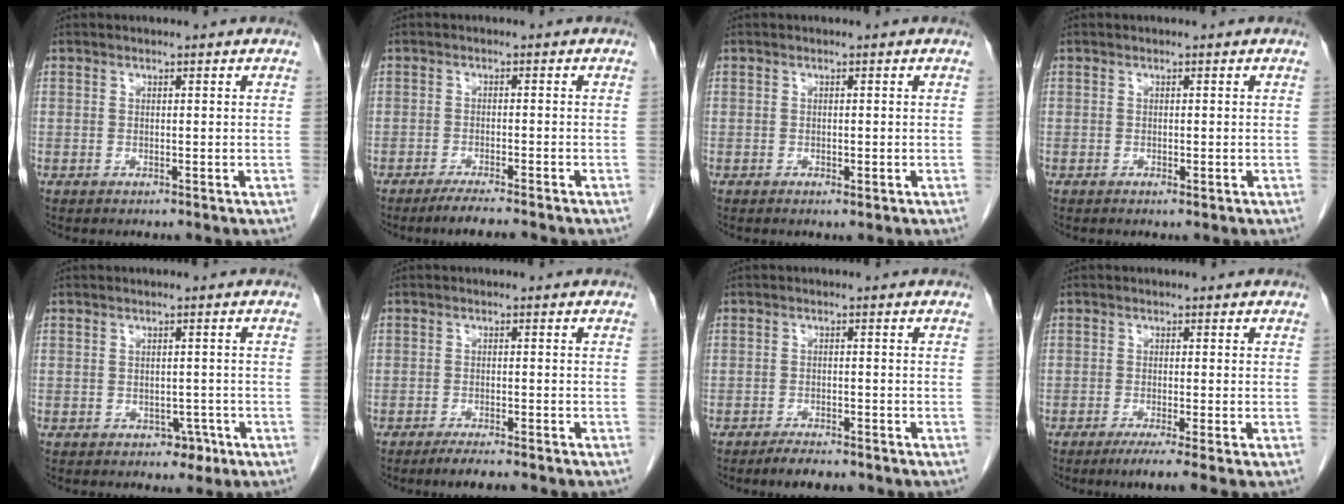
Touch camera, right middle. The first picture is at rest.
{"total": 4.6, "force": [-3.8, -0.1, 2.5], "torque": [-0.040, -0.010, -0.061]}
{"total": 0.9, "force": [-0.4, 0.3, 0.7], "torque": [-0.011, -0.001, -0.004]}
{"total": 0.6, "force": [-0.3, 0.1, 0.5], "torque": [-0.009, -0.001, -0.003]}
{"total": 2.2, "force": [-1.1, 1.6, 1.0], "torque": [-0.007, 0.004, -0.008]}
{"total": 4.8, "force": [-4.1, 0.4, 2.6], "torque": [-0.037, -0.008, -0.059]}
{"total": 3.8, "force": [-3.3, 0.9, 1.8], "torque": [-0.032, -0.005, -0.049]}
{"total": 4.2, "force": [-2.9, -0.8, 2.9], "torque": [-0.044, -0.013, -0.052]}